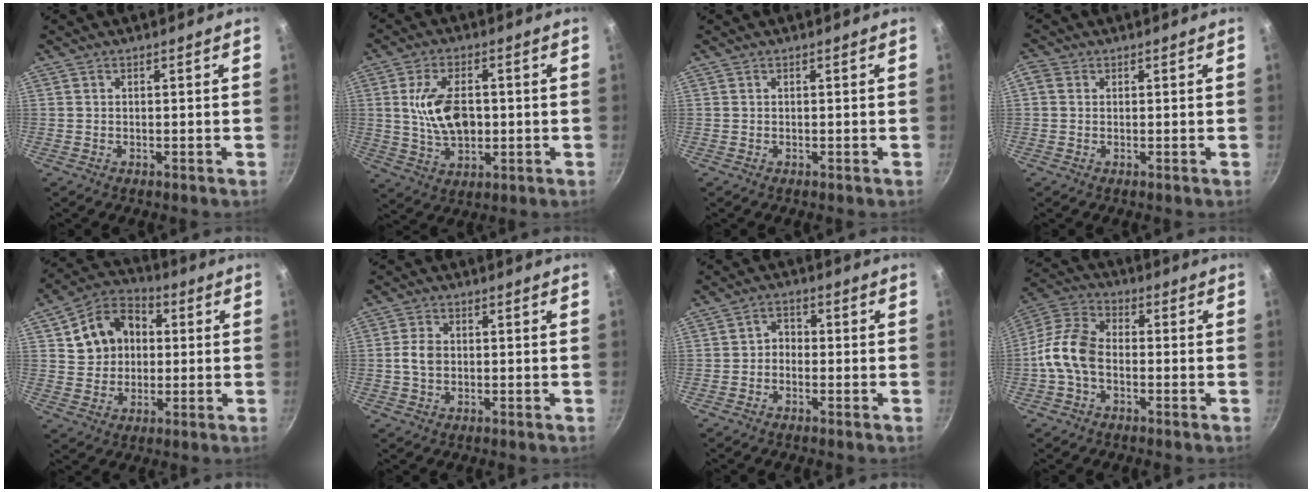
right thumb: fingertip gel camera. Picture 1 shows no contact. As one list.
[{"total": 11.0, "force": [0.6, 6.6, 8.8], "torque": [-0.141, 0.001, 0.012]}, {"total": 0.0}, {"total": 2.0, "force": [0.4, 1.7, 0.9], "torque": [-0.020, 0.005, 0.002]}, {"total": 12.5, "force": [2.3, 10.4, 6.6], "torque": [-0.091, 0.021, 0.028]}, {"total": 3.8, "force": [-0.2, 2.8, 2.6], "torque": [-0.048, 0.010, -0.007]}, {"total": 2.7, "force": [-0.9, 2.2, 1.2], "torque": [-0.009, 0.015, -0.026]}, {"total": 10.0, "force": [-2.2, 6.4, 7.4], "torque": [-0.143, 0.036, -0.063]}]